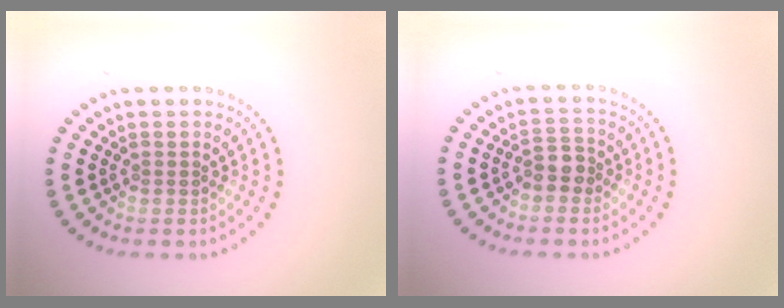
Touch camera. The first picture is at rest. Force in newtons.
{"total": 2.1, "press": 1.9, "slide": 0.8}